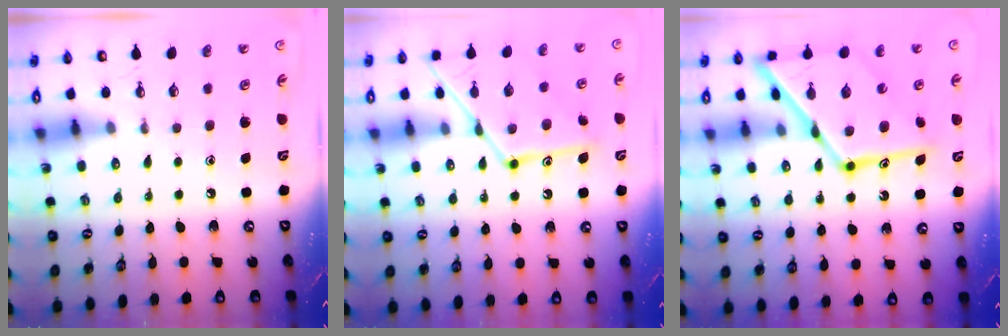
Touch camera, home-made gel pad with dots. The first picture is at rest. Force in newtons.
{"total": 15.7, "press": 15.6, "slide": 1.2}
{"total": 23.0, "press": 22.9, "slide": 1.8}